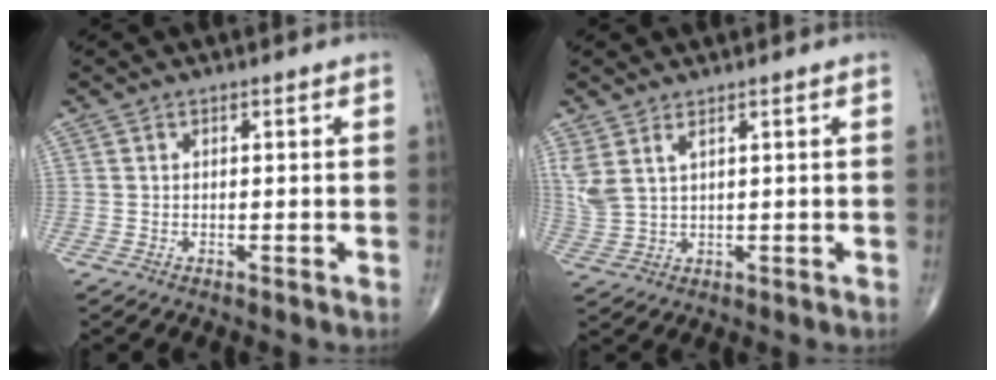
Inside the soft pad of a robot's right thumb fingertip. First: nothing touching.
{"total": 4.9, "force": [2.6, 1.8, 3.8], "torque": [-0.100, -0.007, 0.065]}